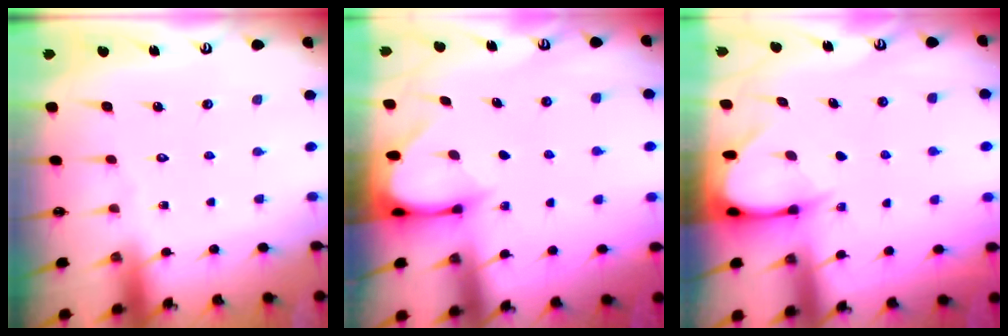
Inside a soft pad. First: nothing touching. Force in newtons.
{"total": 2.9, "press": 2.9, "slide": 0.3}
{"total": 3.7, "press": 3.6, "slide": 0.3}